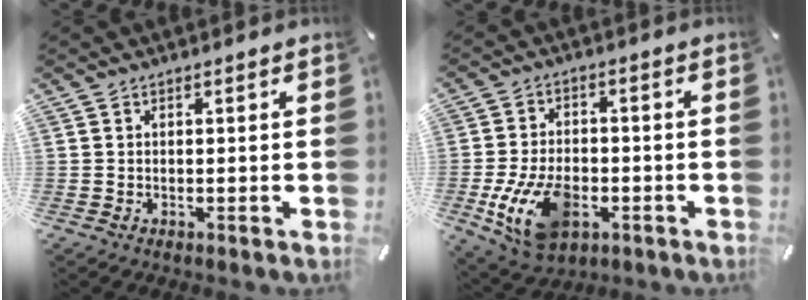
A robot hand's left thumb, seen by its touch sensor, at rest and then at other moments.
{"total": 14.0, "force": [-4.2, 9.0, 9.8], "torque": [-0.192, 0.001, -0.073]}